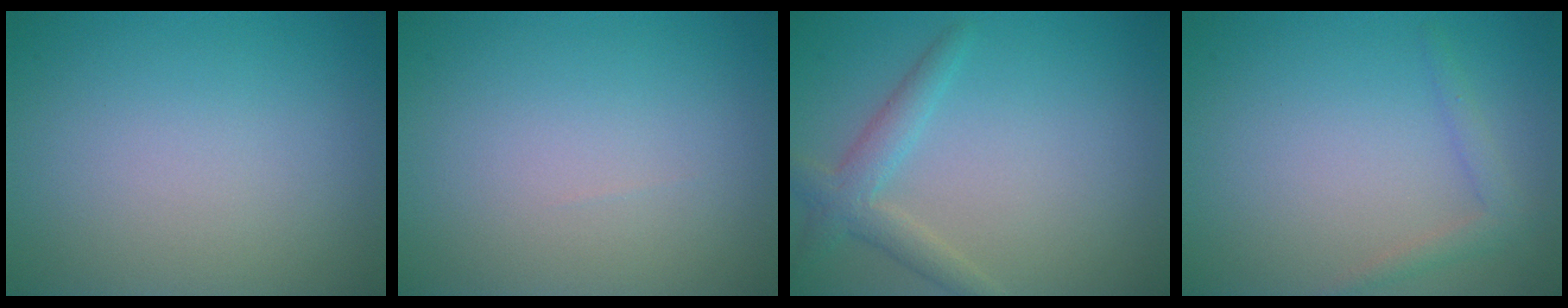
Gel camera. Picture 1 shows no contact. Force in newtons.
{"total": 0.0}
{"total": 2.7, "press": 2.7, "slide": 0.3}
{"total": 1.5, "press": 1.5, "slide": 0.1}